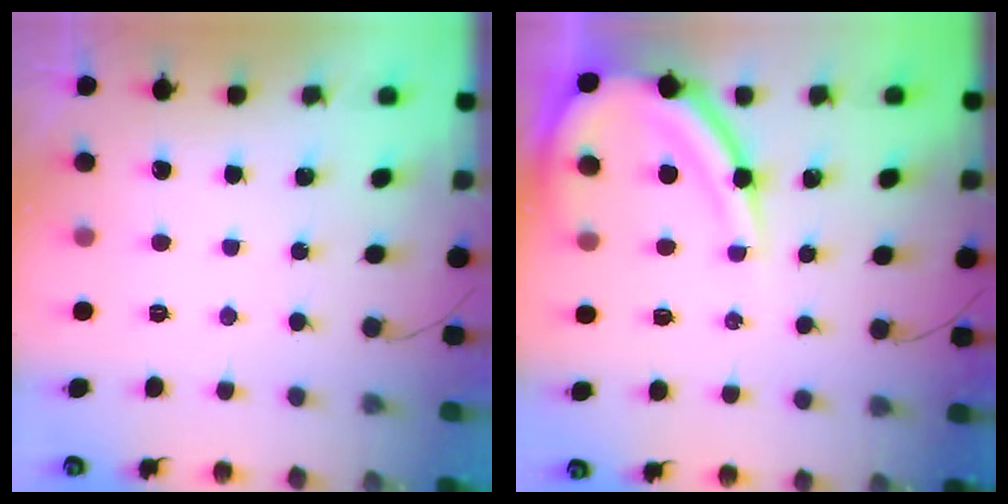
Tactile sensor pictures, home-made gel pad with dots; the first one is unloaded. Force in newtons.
{"total": 12.4, "press": 12.4, "slide": 1.3}